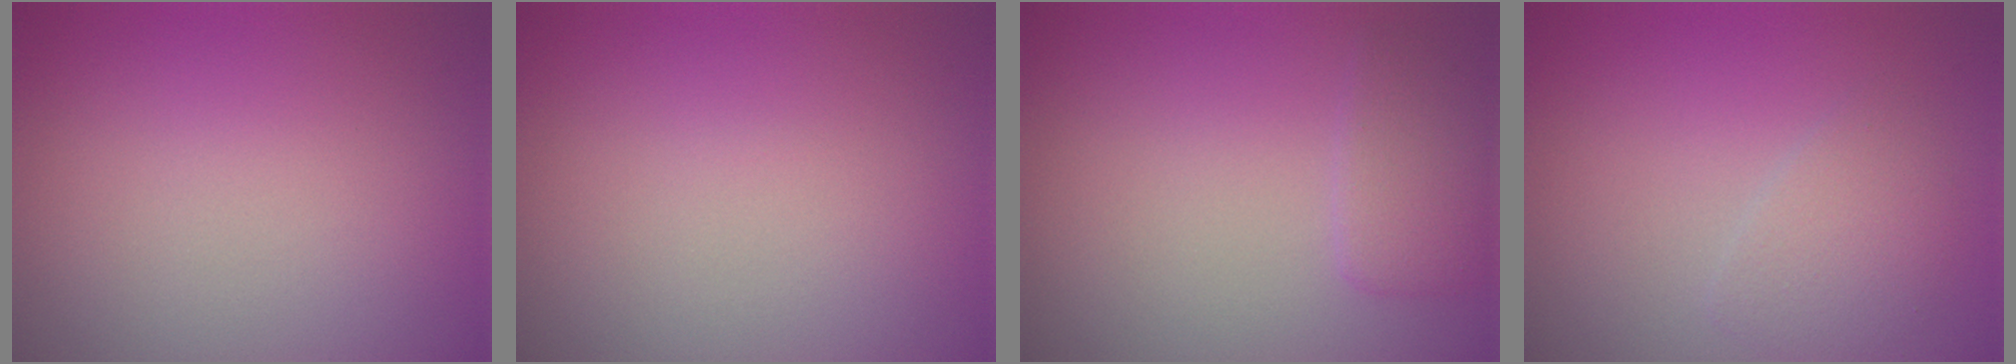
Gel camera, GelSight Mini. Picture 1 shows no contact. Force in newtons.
{"total": 0.0}
{"total": 2.0, "press": 2.0, "slide": 0.3}
{"total": 2.1, "press": 2.1, "slide": 0.0}